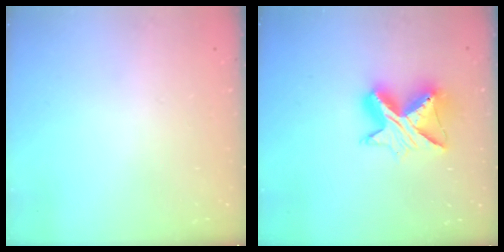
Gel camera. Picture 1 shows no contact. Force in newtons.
{"total": 11.8, "press": 11.7, "slide": 1.1}